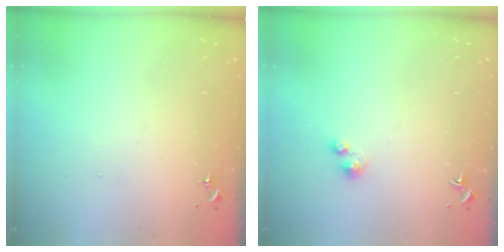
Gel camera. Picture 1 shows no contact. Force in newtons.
{"total": 2.7, "press": 2.7, "slide": 0.4}